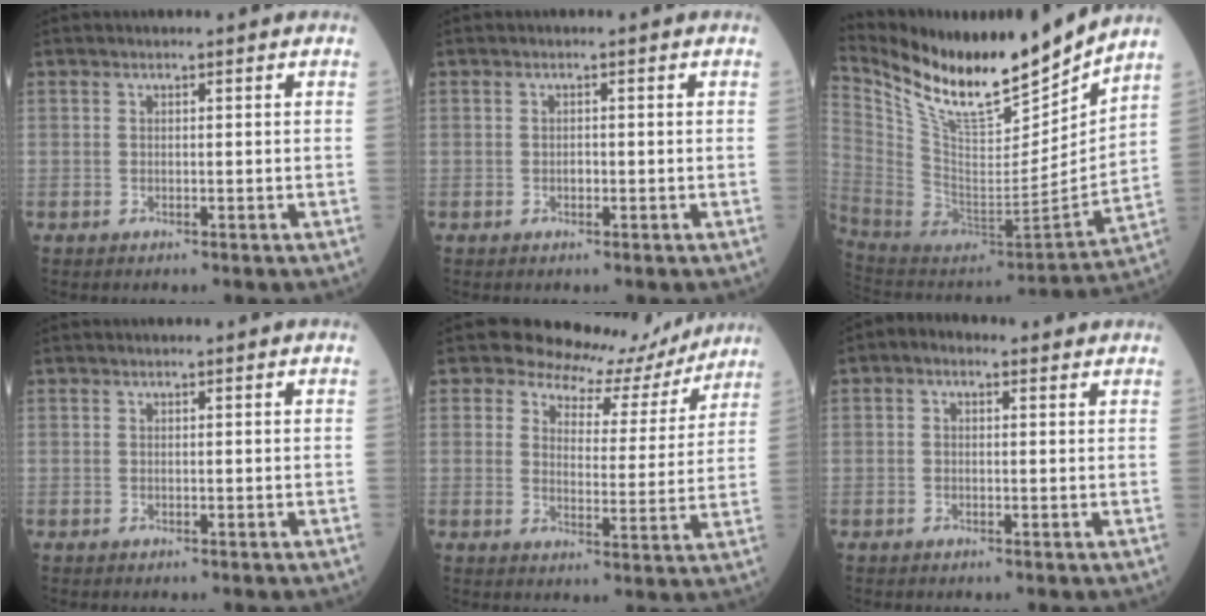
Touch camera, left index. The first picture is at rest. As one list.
[{"total": 1.0, "force": [-0.7, 0.4, 0.5], "torque": [-0.011, -0.003, -0.013]}, {"total": 20.6, "force": [17.8, 2.8, 10.1], "torque": [-0.191, -0.044, 0.319]}, {"total": 0.0}, {"total": 9.9, "force": [9.1, 3.8, 0.8], "torque": [-0.003, -0.015, 0.103]}, {"total": 2.7, "force": [1.0, 1.7, 1.8], "torque": [-0.036, 0.021, 0.011]}]